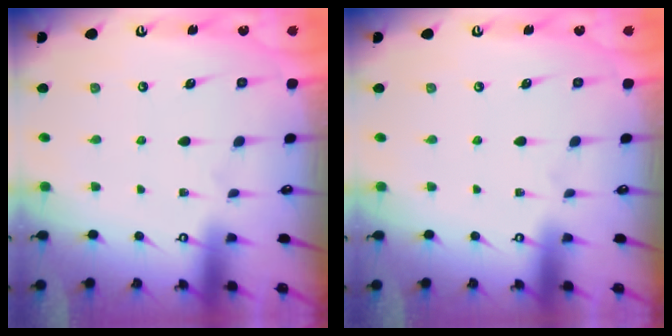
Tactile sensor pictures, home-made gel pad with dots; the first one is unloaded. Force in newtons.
{"total": 0.0}